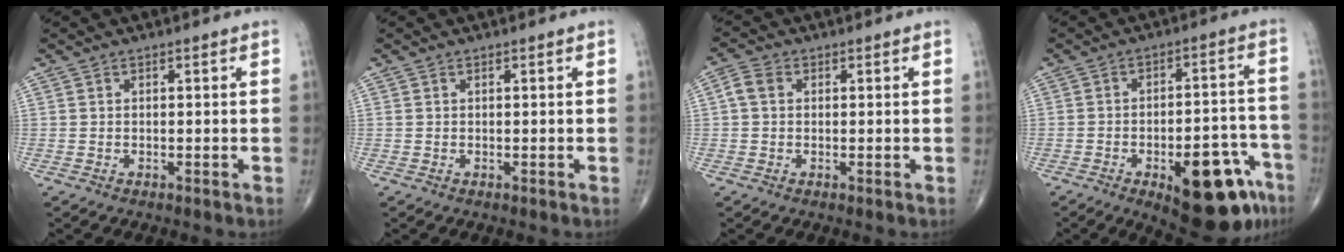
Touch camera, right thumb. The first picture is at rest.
{"total": 0.0}
{"total": 3.1, "force": [0.5, 2.4, 1.9], "torque": [-0.042, 0.011, 0.006]}
{"total": 18.2, "force": [-9.1, 7.1, 14.1], "torque": [-0.128, 0.051, -0.109]}